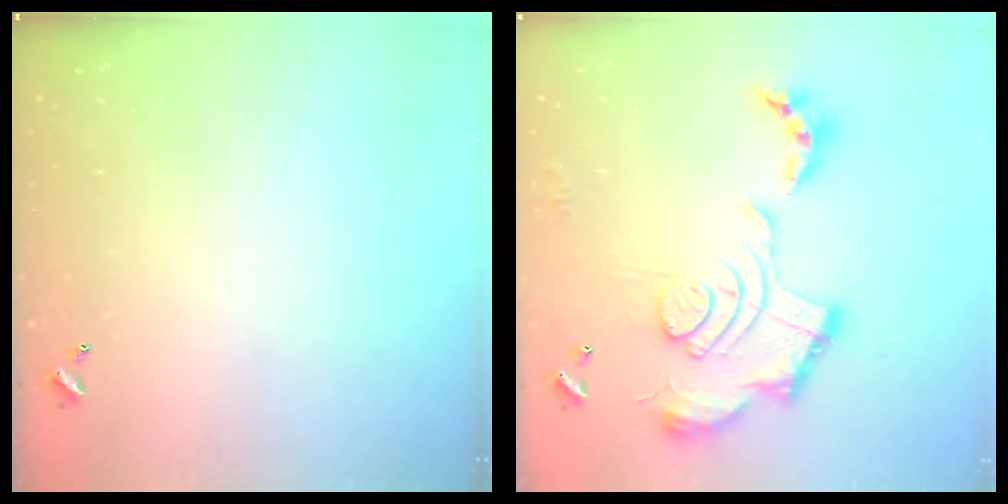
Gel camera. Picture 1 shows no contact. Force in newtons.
{"total": 2.4, "press": 1.9, "slide": 1.5}